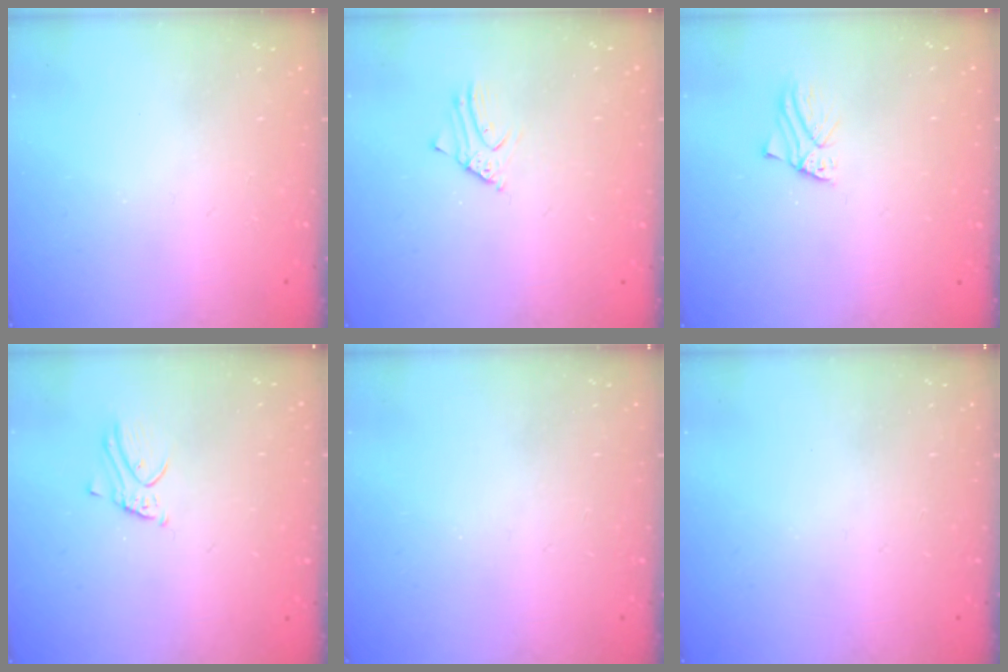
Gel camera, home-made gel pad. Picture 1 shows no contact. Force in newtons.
{"total": 2.3, "press": 2.3, "slide": 0.1}
{"total": 1.2, "press": 1.2, "slide": 0.1}
{"total": 3.5, "press": 3.5, "slide": 0.1}
{"total": 0.0}
{"total": 0.0}